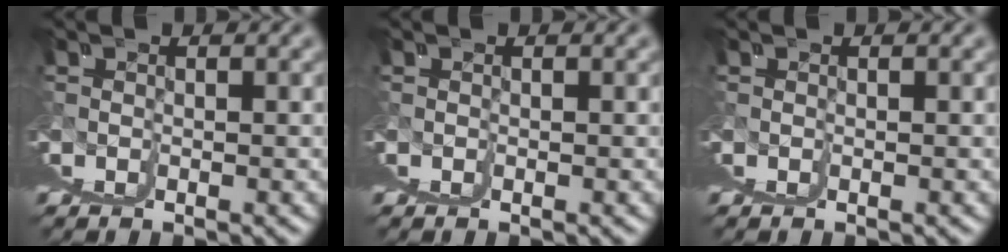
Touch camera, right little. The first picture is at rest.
{"total": 0.0}
{"total": 0.0}